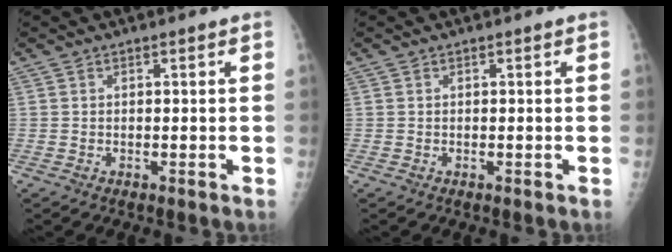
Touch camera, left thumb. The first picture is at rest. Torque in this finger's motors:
{"motor_torque": [-0.10, 0.10, -0.03, 0.04, 0.00]}